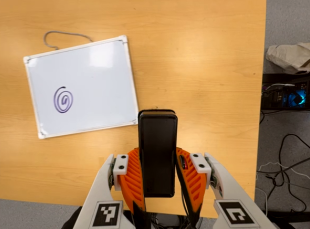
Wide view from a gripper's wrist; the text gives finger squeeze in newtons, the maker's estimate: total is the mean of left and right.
{"total": 4.8, "left": 3.3, "right": 6.4}